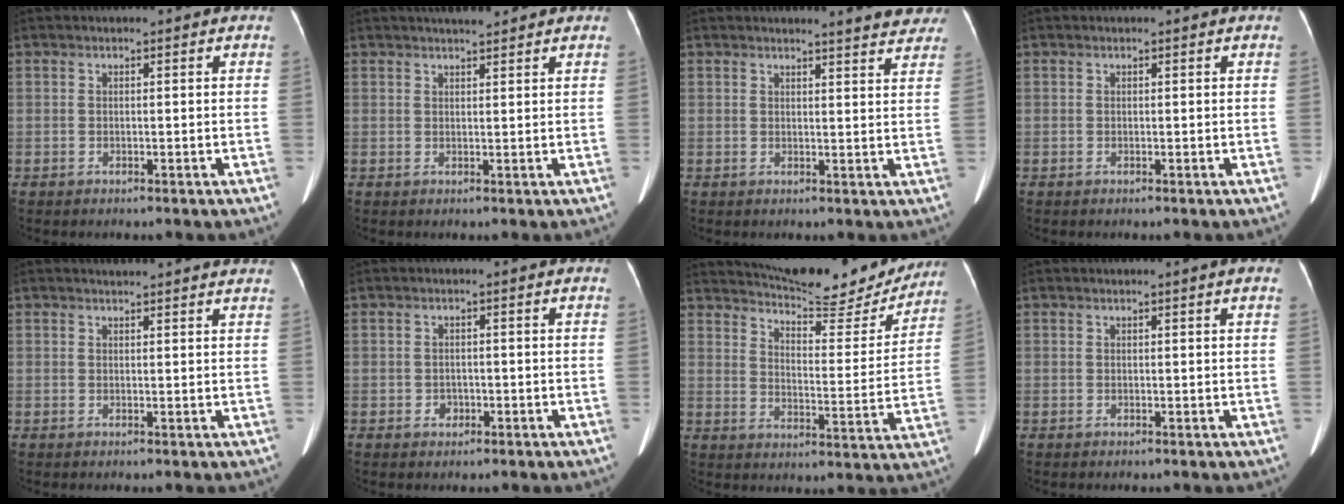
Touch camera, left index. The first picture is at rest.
{"total": 4.1, "force": [3.6, 0.6, 1.9], "torque": [-0.027, 0.015, 0.053]}
{"total": 6.6, "force": [6.3, 0.8, 1.8], "torque": [-0.013, -0.014, 0.049]}
{"total": 0.0}
{"total": 6.7, "force": [6.5, 0.2, 1.6], "torque": [-0.018, 0.013, 0.059]}
{"total": 1.5, "force": [-0.7, 1.2, 0.4], "torque": [-0.010, 0.002, -0.007]}
{"total": 18.3, "force": [17.2, 2.9, 5.3], "torque": [-0.082, -0.037, 0.227]}
{"total": 1.5, "force": [0.9, -0.1, 1.1], "torque": [-0.014, 0.004, 0.012]}